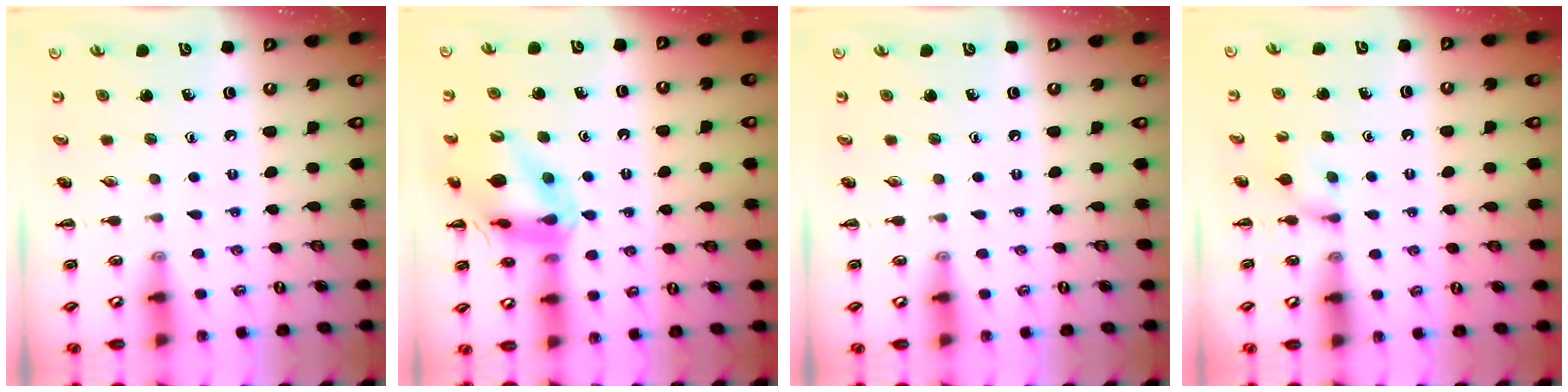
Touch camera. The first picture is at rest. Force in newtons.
{"total": 16.6, "press": 16.4, "slide": 2.3}
{"total": 0.0}
{"total": 4.0, "press": 3.6, "slide": 1.7}